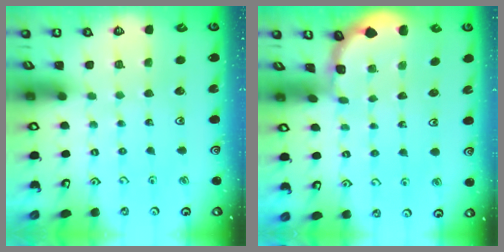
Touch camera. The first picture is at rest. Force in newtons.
{"total": 0.9, "press": 0.8, "slide": 0.2}